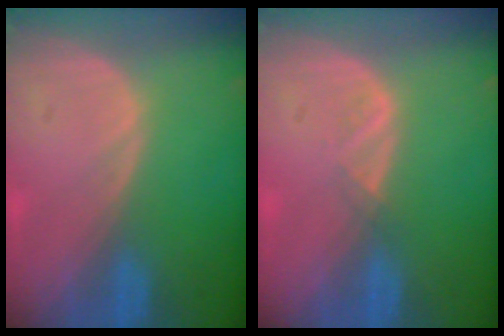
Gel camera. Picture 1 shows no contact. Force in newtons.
{"total": 1.3, "press": 1.2, "slide": 0.7}